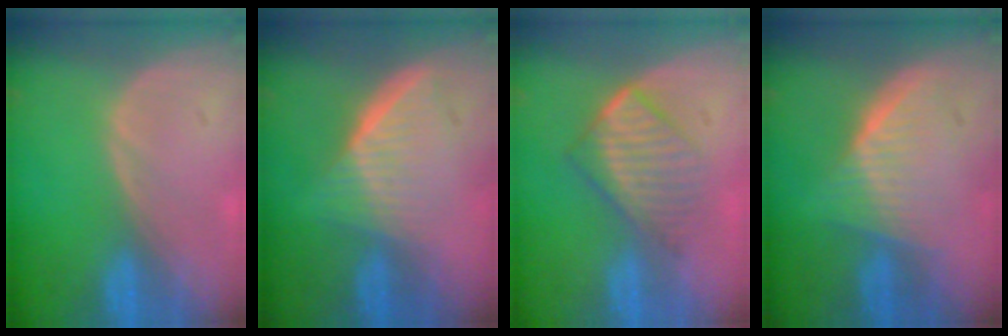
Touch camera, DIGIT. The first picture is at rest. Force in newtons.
{"total": 6.8, "press": 6.1, "slide": 3.1}
{"total": 7.0, "press": 6.0, "slide": 3.6}
{"total": 6.1, "press": 6.1, "slide": 0.9}